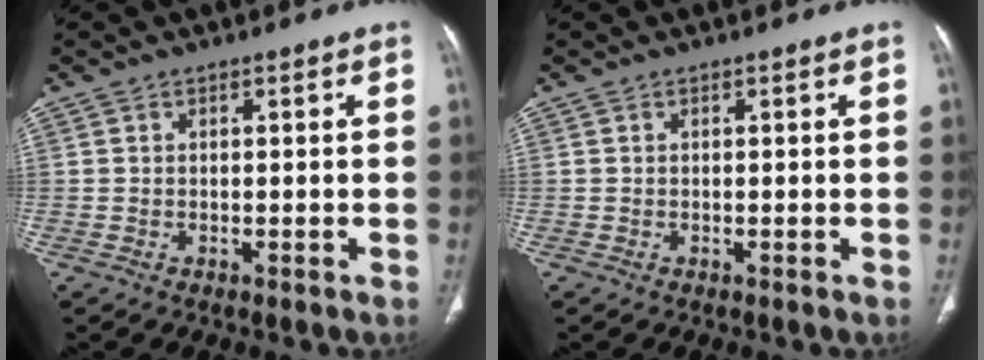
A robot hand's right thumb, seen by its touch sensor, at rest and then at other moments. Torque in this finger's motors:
{"motor_torque": [0.00, 0.00, -0.04, -0.04, 0.01]}